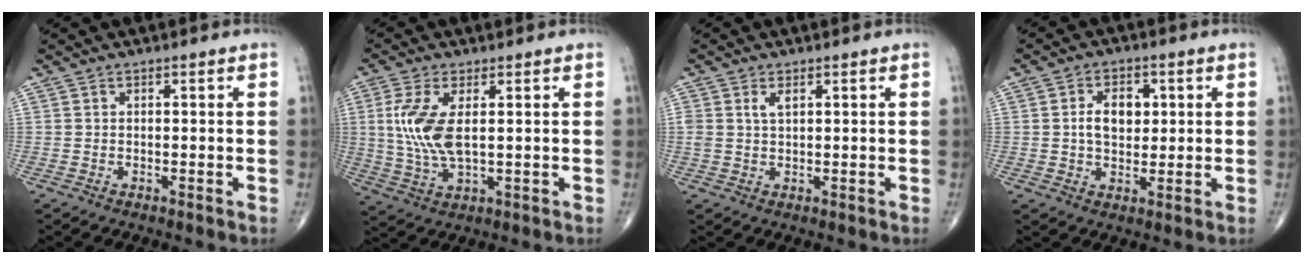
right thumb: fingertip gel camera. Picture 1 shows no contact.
{"total": 9.2, "force": [1.4, 3.7, 8.3], "torque": [-0.193, -0.008, 0.035]}
{"total": 2.1, "force": [1.0, 1.0, 1.6], "torque": [-0.033, 0.003, 0.023]}
{"total": 6.5, "force": [1.1, 4.3, 4.8], "torque": [-0.057, -0.001, 0.015]}